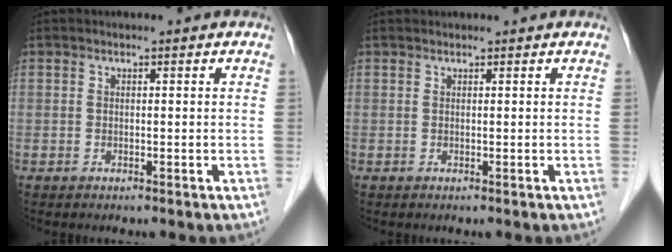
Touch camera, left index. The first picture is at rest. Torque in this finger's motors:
{"motor_torque": [-0.46, -0.36, 0.02, 0.01]}